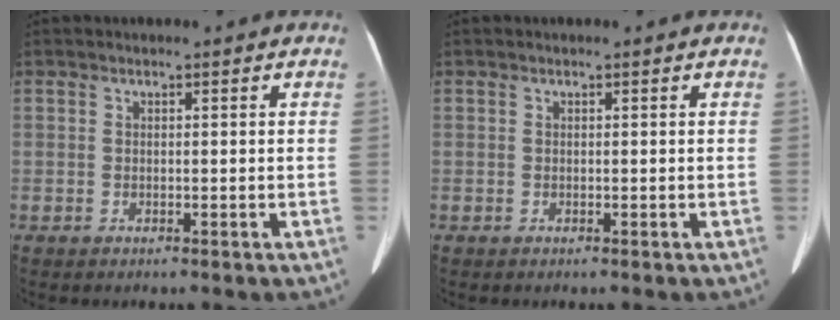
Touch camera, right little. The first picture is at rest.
{"total": 0.0}